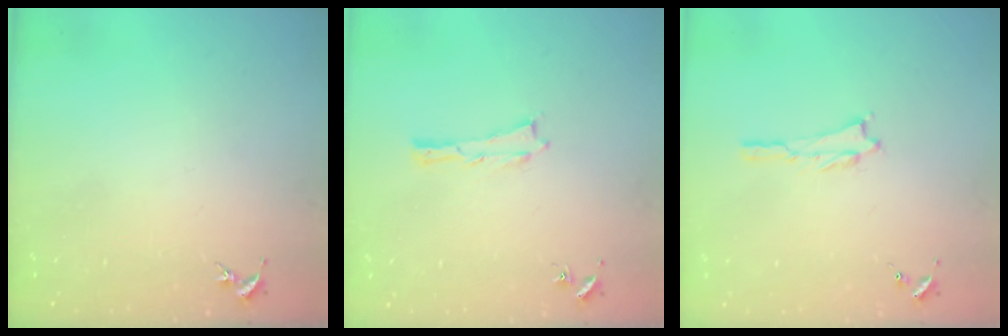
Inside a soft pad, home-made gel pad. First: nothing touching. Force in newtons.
{"total": 0.0}
{"total": 0.8, "press": 0.8, "slide": 0.2}